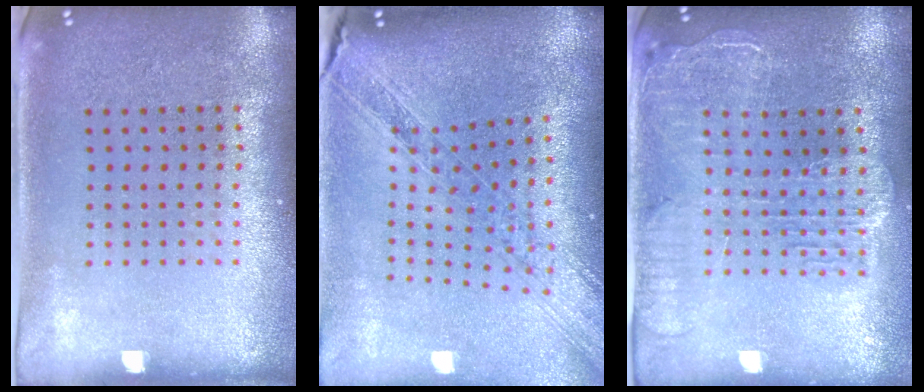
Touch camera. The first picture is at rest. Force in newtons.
{"total": 1.7, "press": 1.5, "slide": 0.8}
{"total": 2.5, "press": 2.1, "slide": 1.3}